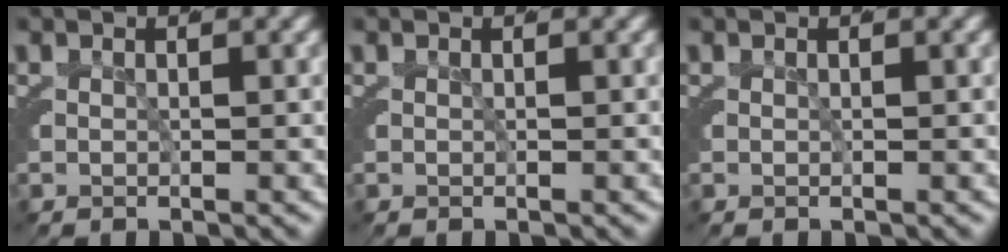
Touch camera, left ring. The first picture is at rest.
{"total": 0.0}
{"total": 0.0}